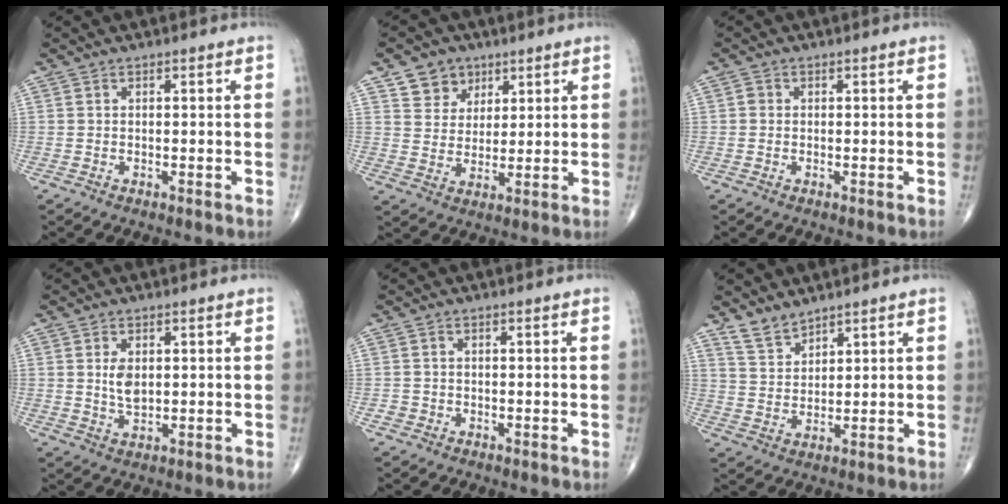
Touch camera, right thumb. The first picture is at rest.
{"total": 6.9, "force": [3.9, 5.5, 1.5], "torque": [0.004, -0.021, 0.071]}
{"total": 0.8, "force": [0.0, 0.8, 0.2], "torque": [0.002, 0.002, -0.001]}
{"total": 3.9, "force": [0.8, 2.3, 3.1], "torque": [-0.050, -0.010, 0.020]}
{"total": 1.1, "force": [-0.5, 0.9, 0.1], "torque": [0.008, 0.005, -0.011]}
{"total": 4.6, "force": [4.0, 1.8, 1.1], "torque": [-0.012, -0.026, 0.087]}